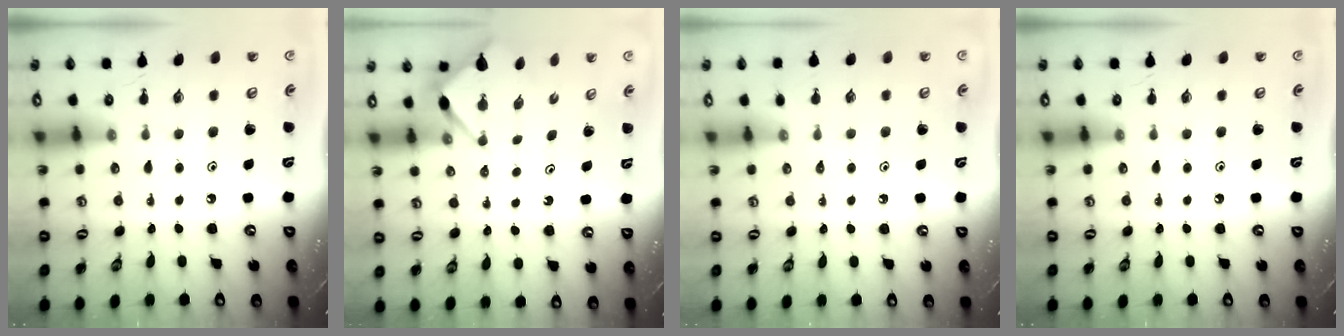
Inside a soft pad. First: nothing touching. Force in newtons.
{"total": 3.5, "press": 3.5, "slide": 0.3}
{"total": 2.8, "press": 2.8, "slide": 0.4}
{"total": 0.0}